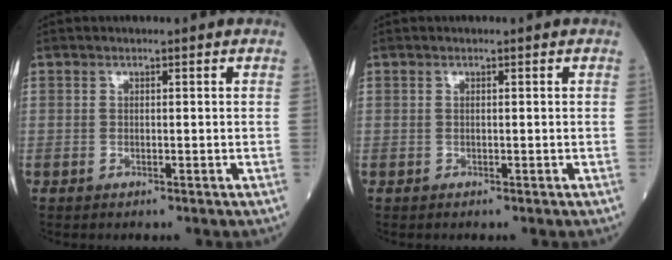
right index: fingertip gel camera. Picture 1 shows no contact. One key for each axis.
{"total": 0.0}